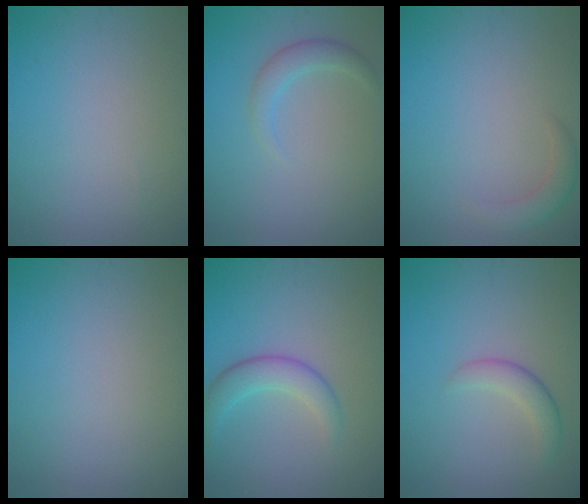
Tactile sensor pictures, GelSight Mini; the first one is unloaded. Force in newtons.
{"total": 2.0, "press": 2.0, "slide": 0.2}
{"total": 1.8, "press": 1.8, "slide": 0.1}
{"total": 0.0}
{"total": 3.3, "press": 3.3, "slide": 0.2}
{"total": 2.3, "press": 2.3, "slide": 0.1}